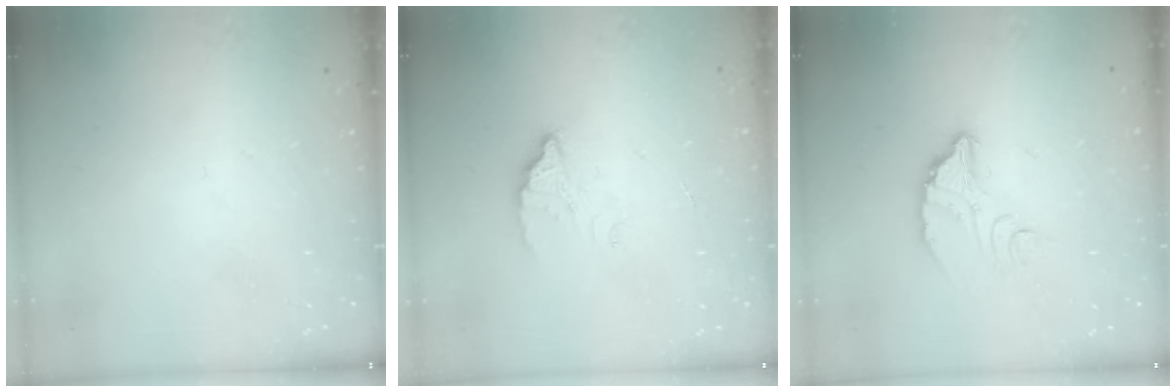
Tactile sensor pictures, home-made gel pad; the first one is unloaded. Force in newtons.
{"total": 2.6, "press": 2.6, "slide": 0.2}
{"total": 4.8, "press": 4.8, "slide": 0.4}